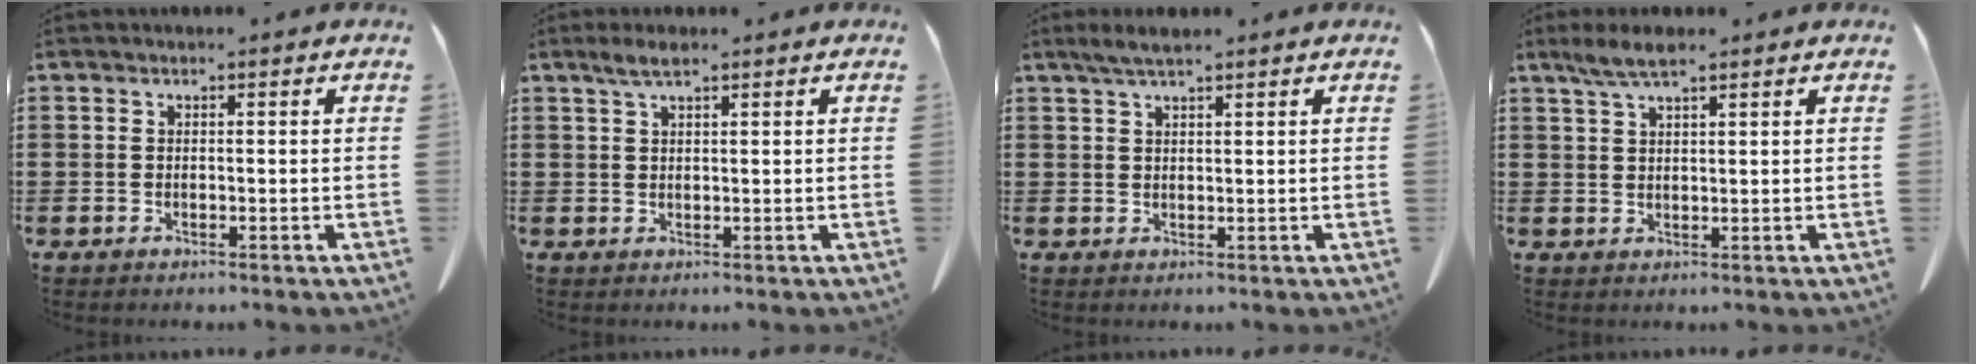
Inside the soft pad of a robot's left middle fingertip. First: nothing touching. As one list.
[{"total": 2.4, "force": [1.5, 0.4, 1.8], "torque": [-0.037, 0.003, 0.027]}, {"total": 2.5, "force": [1.8, 0.2, 1.7], "torque": [-0.036, 0.001, 0.032]}, {"total": 3.8, "force": [2.5, 0.7, 2.7], "torque": [-0.058, 0.003, 0.046]}]